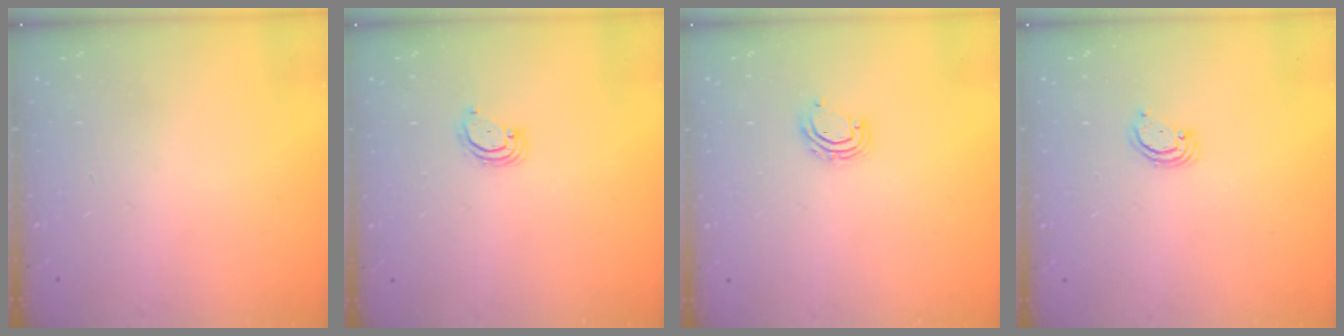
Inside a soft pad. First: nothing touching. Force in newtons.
{"total": 2.9, "press": 2.9, "slide": 0.3}
{"total": 5.6, "press": 5.6, "slide": 0.4}
{"total": 2.6, "press": 2.6, "slide": 0.2}